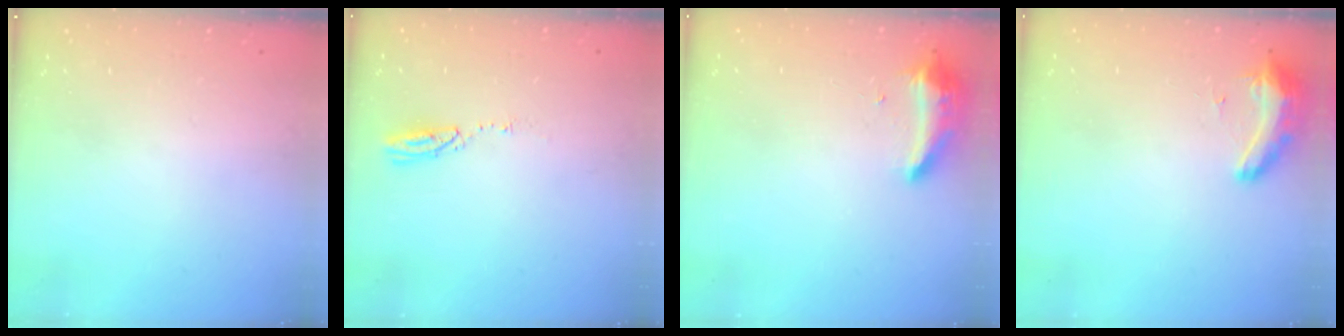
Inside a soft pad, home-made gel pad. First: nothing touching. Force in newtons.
{"total": 3.6, "press": 3.6, "slide": 0.3}
{"total": 8.7, "press": 8.6, "slide": 1.2}
{"total": 8.5, "press": 8.3, "slide": 1.7}